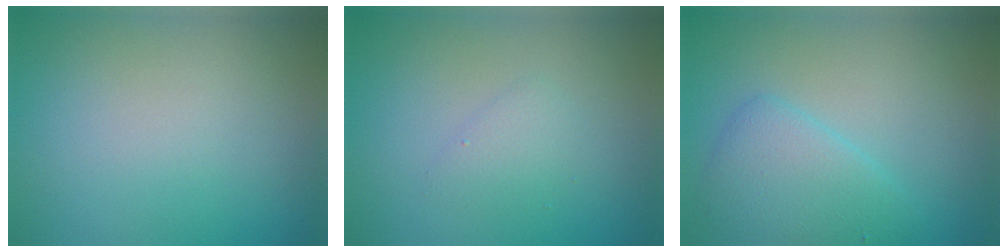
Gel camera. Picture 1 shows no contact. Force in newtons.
{"total": 1.3, "press": 1.3, "slide": 0.1}
{"total": 3.4, "press": 3.4, "slide": 0.1}